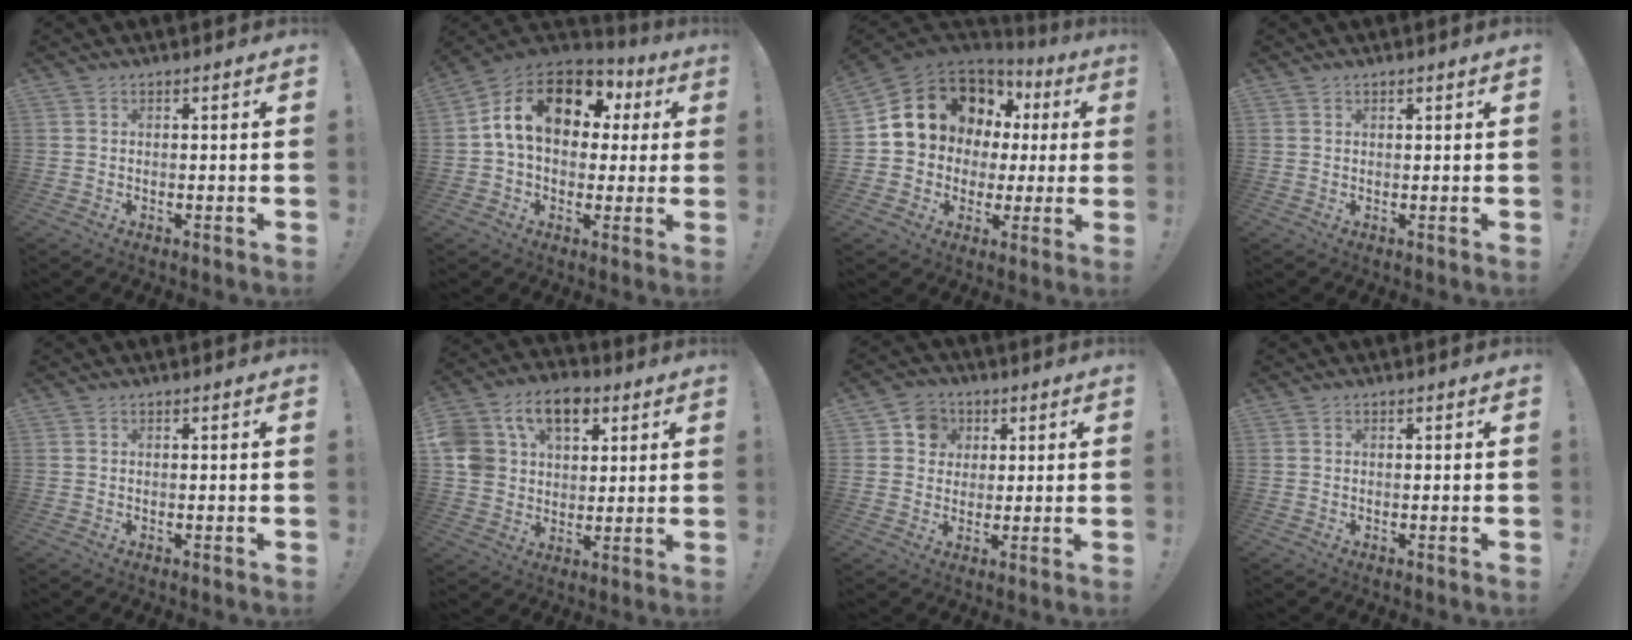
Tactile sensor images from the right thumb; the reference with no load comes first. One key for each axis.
{"total": 18.0, "fx": 5.3, "fy": 11.7, "fz": 12.5, "tx": -0.213, "ty": -0.001, "tz": 0.095}
{"total": 13.6, "fx": 5.4, "fy": 11.2, "fz": 5.6, "tx": -0.090, "ty": -0.032, "tz": 0.126}
{"total": 0.6, "fx": 0.6, "fy": 0.1, "fz": 0.3, "tx": -0.002, "ty": -0.002, "tz": 0.010}
{"total": 0.0}
{"total": 15.7, "fx": 7.1, "fy": 11.2, "fz": 8.5, "tx": -0.145, "ty": -0.021, "tz": 0.136}
{"total": 7.6, "fx": 2.0, "fy": 7.0, "fz": 2.2, "tx": -0.028, "ty": -0.003, "tz": 0.039}
{"total": 0.0}